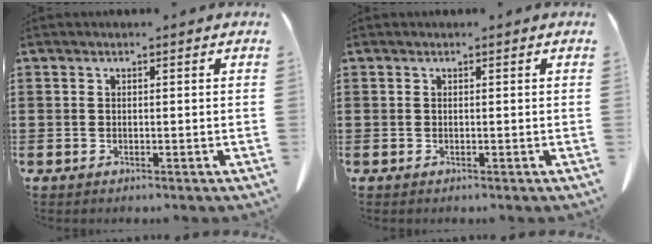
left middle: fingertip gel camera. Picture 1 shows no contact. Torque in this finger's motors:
{"motor_torque": [-0.25, 0.28, 0.00, 0.00]}